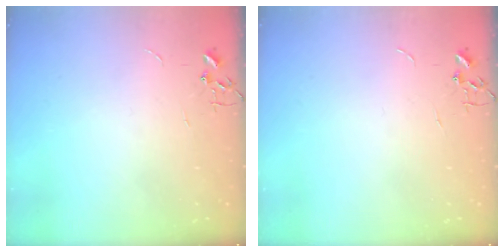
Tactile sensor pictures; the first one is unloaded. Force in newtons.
{"total": 0.0}